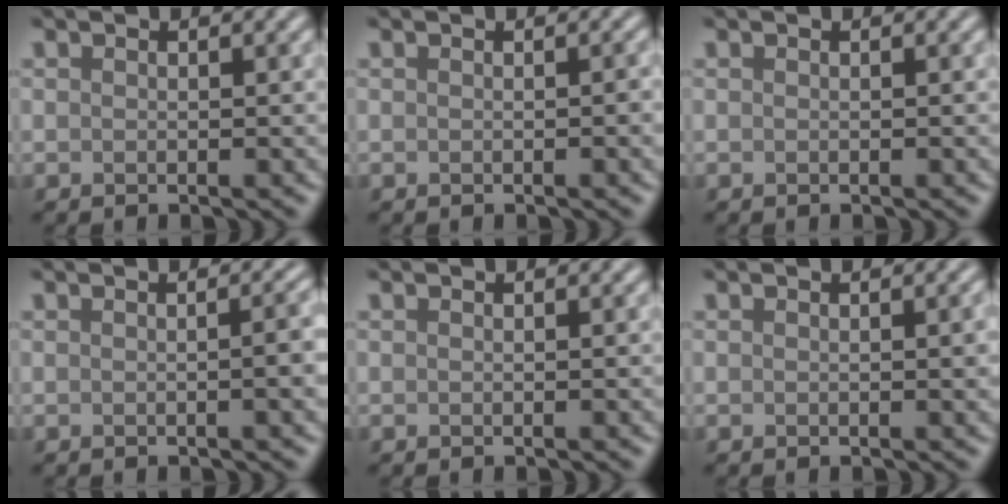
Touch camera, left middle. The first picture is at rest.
{"total": 0.7, "force": [-0.2, 0.1, 0.7], "torque": [-0.009, 0.003, -0.001]}
{"total": 0.0}
{"total": 3.0, "force": [-0.1, 1.0, 2.9], "torque": [-0.021, 0.008, -0.002]}
{"total": 0.0}
{"total": 1.2, "force": [0.1, 0.2, 1.2], "torque": [-0.014, 0.002, 0.000]}